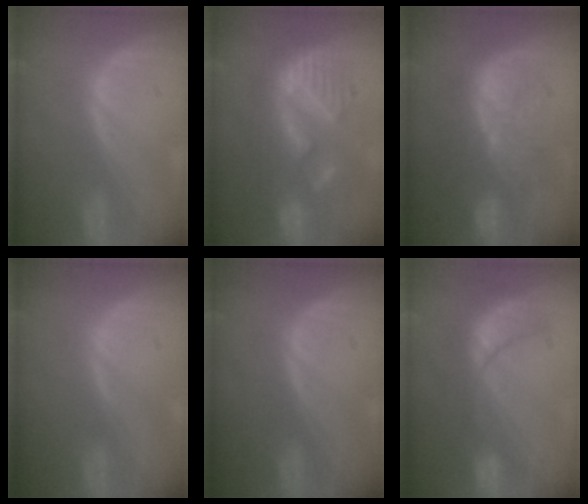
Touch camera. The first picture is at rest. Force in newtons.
{"total": 10.1, "press": 10.0, "slide": 0.6}
{"total": 10.1, "press": 9.5, "slide": 3.4}
{"total": 0.0}
{"total": 0.0}
{"total": 8.4, "press": 7.9, "slide": 2.6}